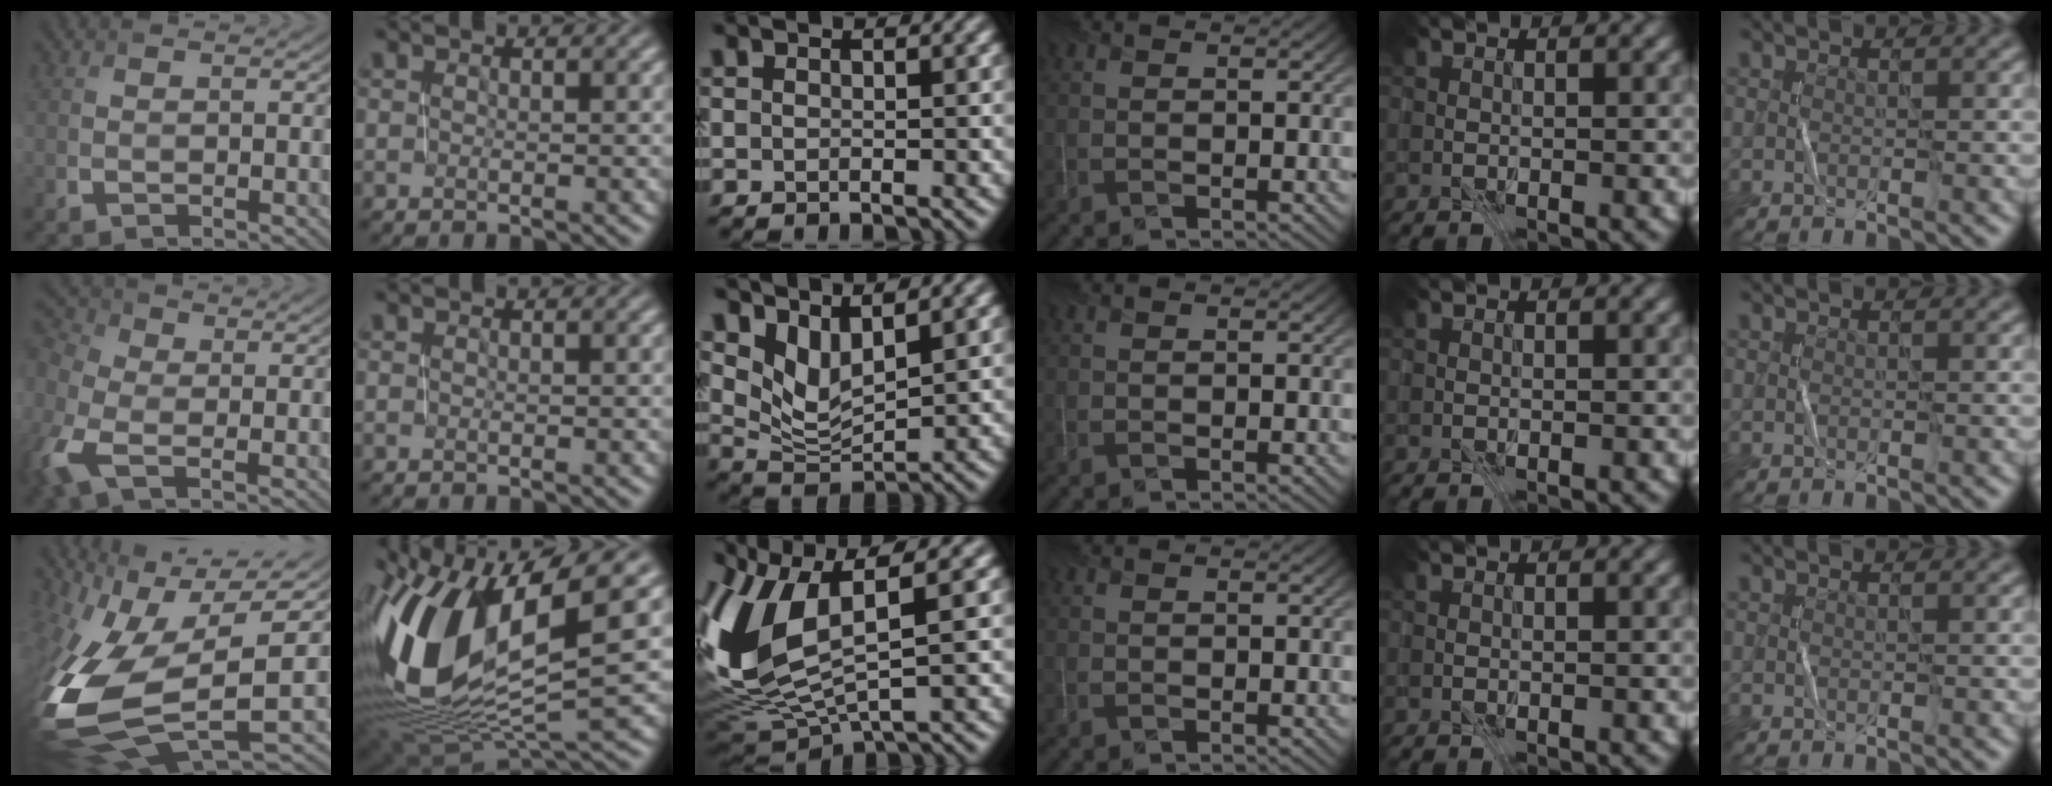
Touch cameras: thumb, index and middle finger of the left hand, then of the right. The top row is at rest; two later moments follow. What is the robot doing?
{"motion": "close", "object": "stapler"}